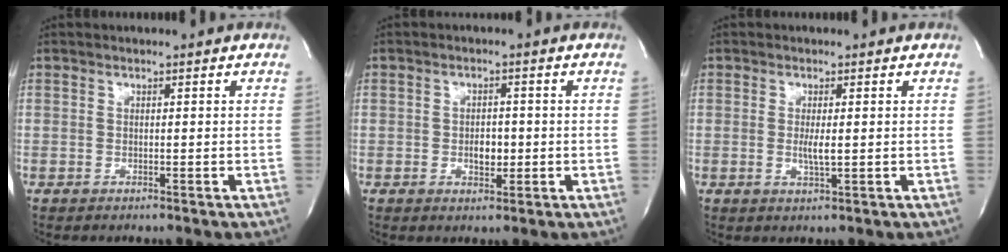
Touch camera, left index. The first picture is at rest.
{"total": 2.9, "force": [-0.5, 1.7, 2.3], "torque": [-0.036, 0.002, -0.003]}
{"total": 2.3, "force": [0.0, 0.2, 2.2], "torque": [-0.047, -0.005, 0.002]}